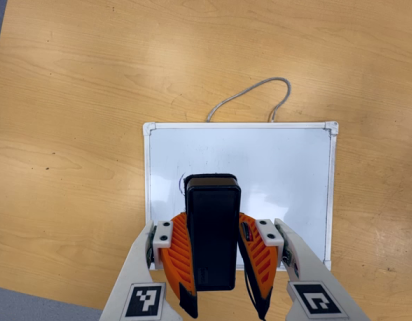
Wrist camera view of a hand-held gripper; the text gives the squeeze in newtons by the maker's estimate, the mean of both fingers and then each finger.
{"total": 6.2, "left": 5.4, "right": 7.1}